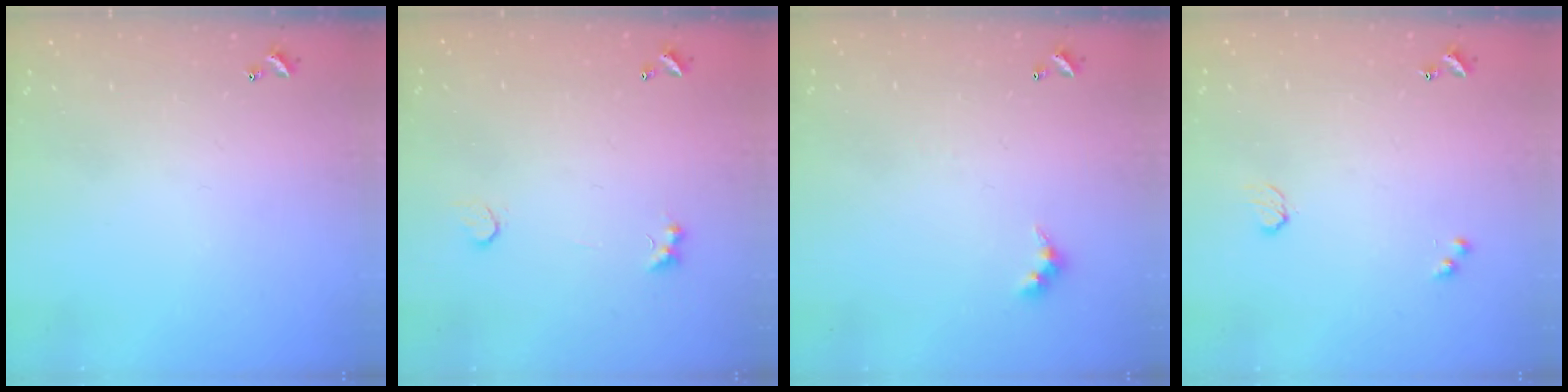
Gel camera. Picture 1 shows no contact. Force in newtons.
{"total": 1.4, "press": 1.1, "slide": 0.9}
{"total": 2.4, "press": 2.4, "slide": 0.5}
{"total": 2.9, "press": 2.9, "slide": 0.5}